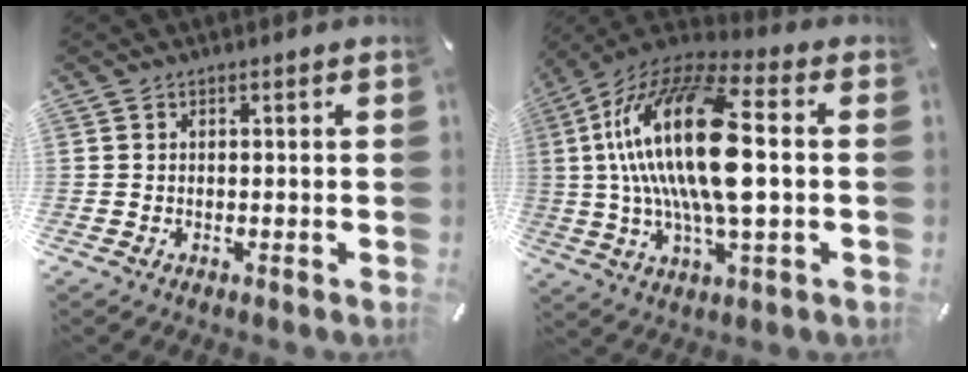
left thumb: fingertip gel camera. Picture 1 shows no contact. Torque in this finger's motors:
{"motor_torque": [1.82, 3.19, 2.77, 0.00, 1.05]}